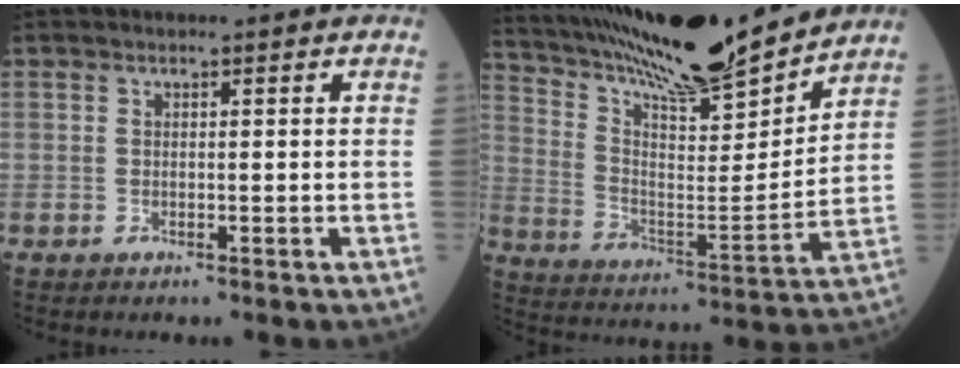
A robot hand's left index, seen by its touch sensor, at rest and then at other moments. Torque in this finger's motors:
{"motor_torque": [0.61, -0.68, 1.05, 0.21]}